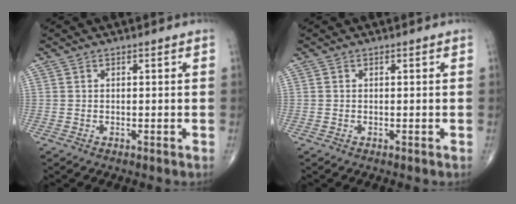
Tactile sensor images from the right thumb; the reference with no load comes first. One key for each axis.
{"total": 0.0}